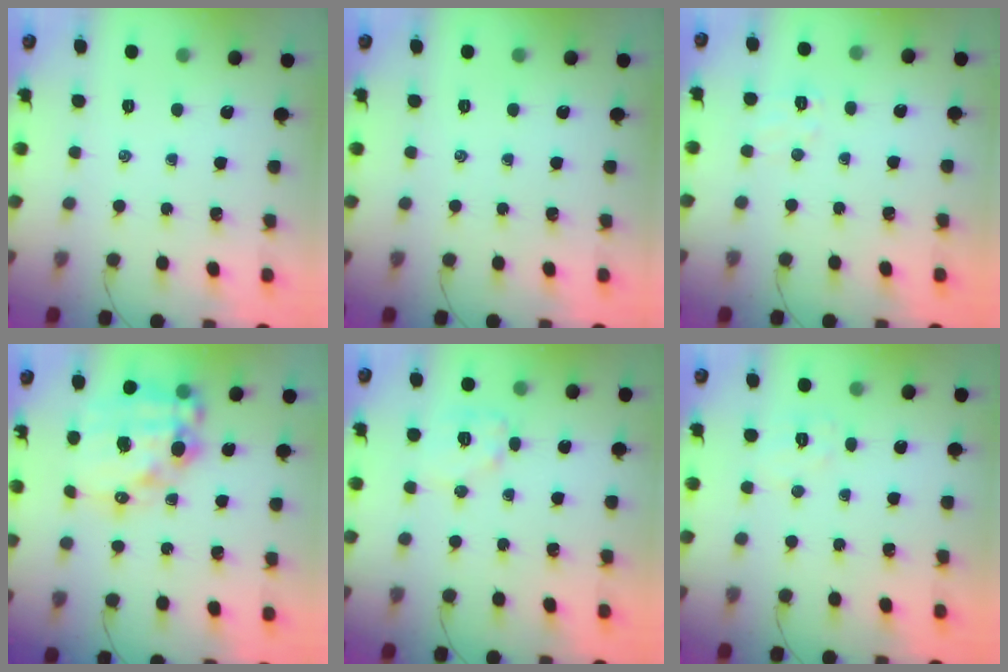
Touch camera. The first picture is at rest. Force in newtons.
{"total": 0.0}
{"total": 5.4, "press": 5.2, "slide": 1.4}
{"total": 17.2, "press": 16.9, "slide": 3.6}
{"total": 8.4, "press": 8.4, "slide": 0.4}
{"total": 5.8, "press": 5.7, "slide": 1.2}